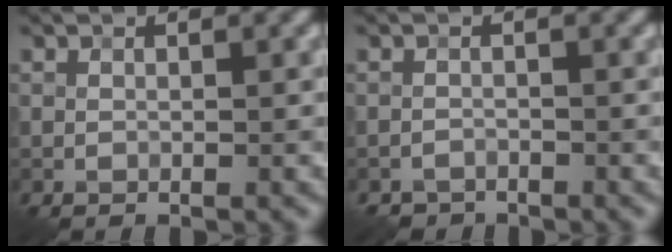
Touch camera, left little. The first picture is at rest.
{"total": 1.8, "force": [-1.6, 0.7, -0.2], "torque": [0.004, 0.004, -0.025]}